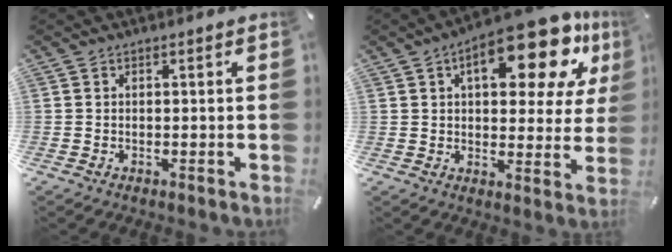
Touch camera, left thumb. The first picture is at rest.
{"total": 19.4, "force": [9.7, 8.1, 14.7], "torque": [-0.201, -0.047, 0.151]}